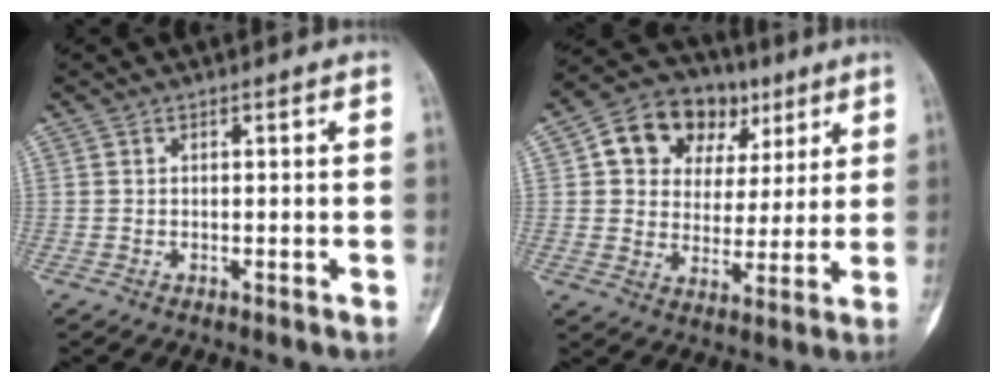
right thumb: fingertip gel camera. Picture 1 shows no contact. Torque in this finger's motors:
{"motor_torque": [0.29, 0.65, 0.48, 0.01, 0.28]}